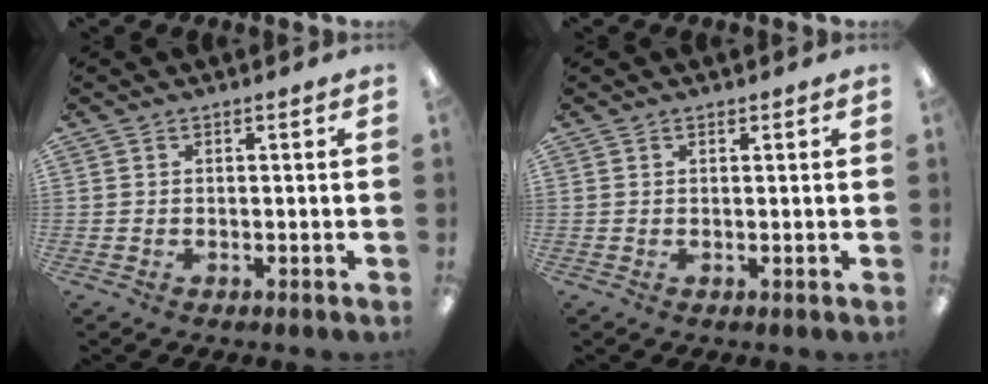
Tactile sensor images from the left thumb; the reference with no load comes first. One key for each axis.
{"total": 0.6, "fx": 0.5, "fy": 0.2, "fz": 0.2, "tx": 0.003, "ty": -0.002, "tz": 0.007}